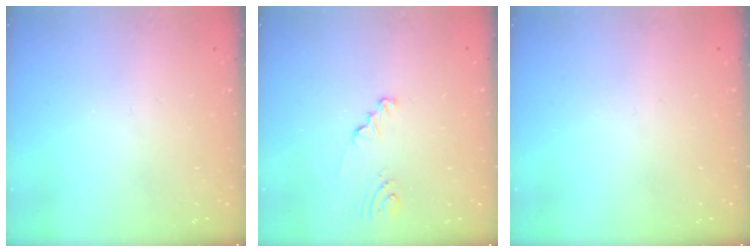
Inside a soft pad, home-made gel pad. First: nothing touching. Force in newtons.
{"total": 1.7, "press": 1.7, "slide": 0.2}
{"total": 0.0}